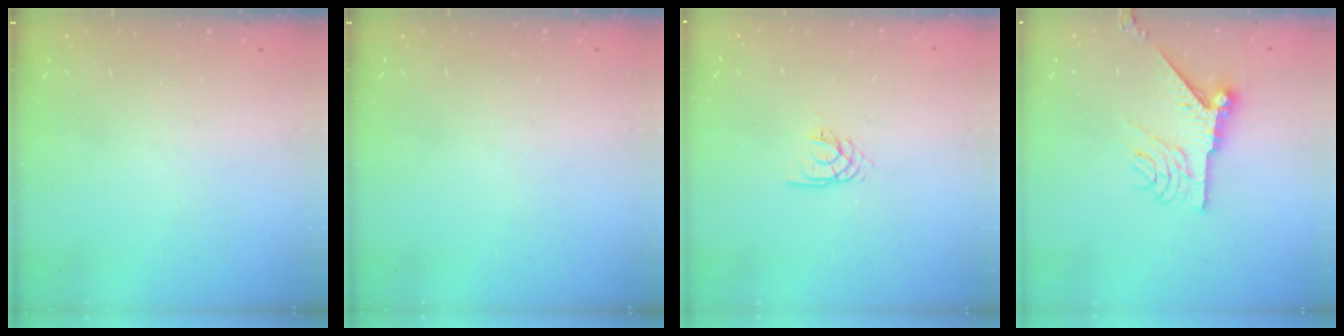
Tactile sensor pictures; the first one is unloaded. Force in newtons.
{"total": 0.0}
{"total": 2.1, "press": 2.1, "slide": 0.2}
{"total": 10.1, "press": 10.1, "slide": 0.3}